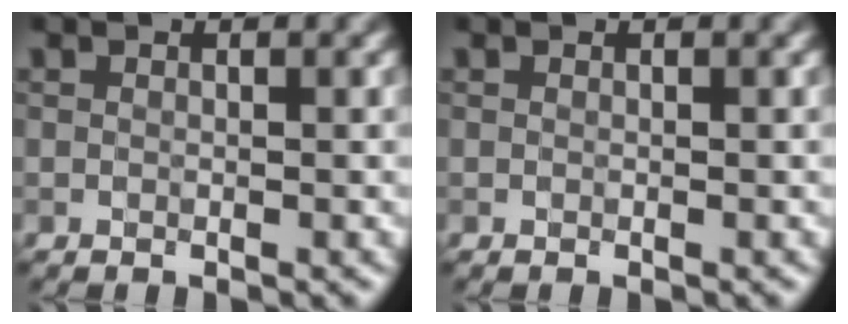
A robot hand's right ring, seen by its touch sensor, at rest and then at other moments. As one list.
[{"total": 0.0}]